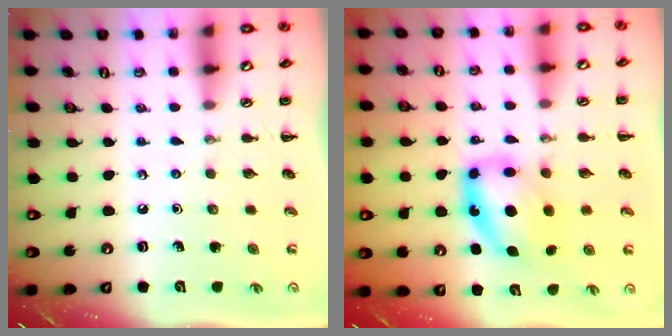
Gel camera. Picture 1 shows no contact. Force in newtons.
{"total": 10.0, "press": 9.8, "slide": 2.3}